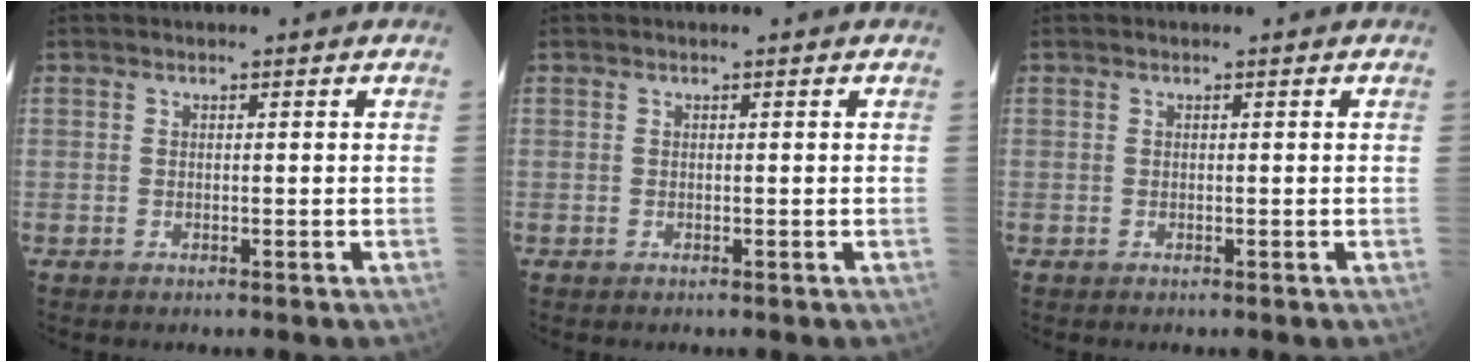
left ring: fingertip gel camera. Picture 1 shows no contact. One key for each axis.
{"total": 0.0}
{"total": 0.0}